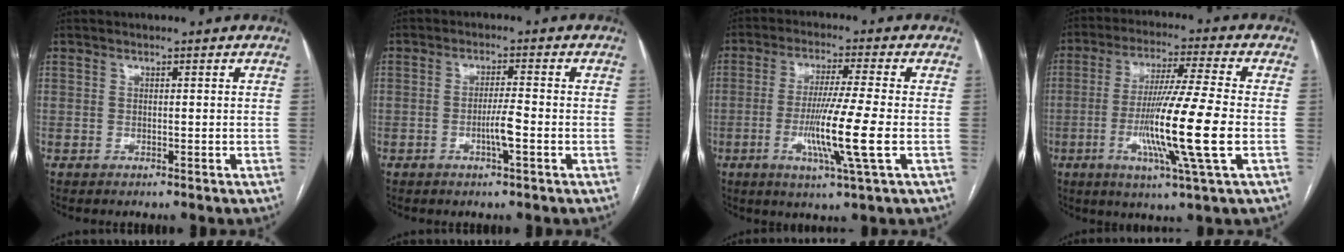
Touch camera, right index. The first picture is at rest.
{"total": 3.6, "force": [-1.2, 0.0, 3.4], "torque": [-0.063, -0.003, -0.023]}
{"total": 10.4, "force": [-2.4, -1.1, 10.1], "torque": [-0.192, -0.020, -0.047]}
{"total": 14.6, "force": [-3.0, -1.2, 14.2], "torque": [-0.270, -0.020, -0.063]}